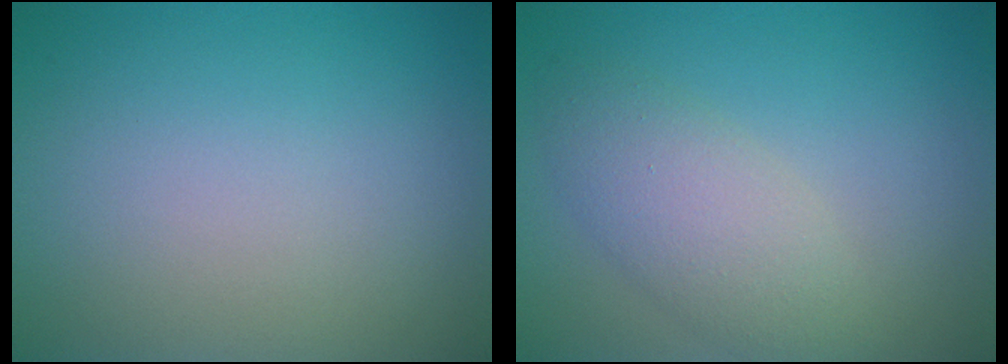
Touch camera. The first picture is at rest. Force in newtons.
{"total": 3.8, "press": 3.7, "slide": 0.3}